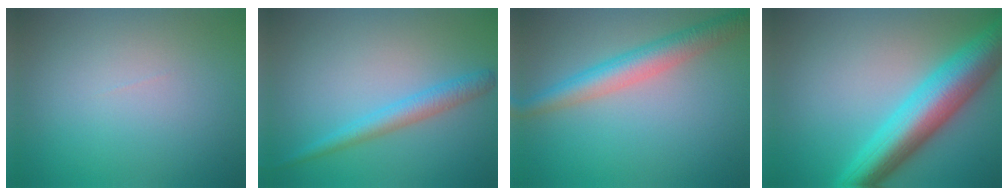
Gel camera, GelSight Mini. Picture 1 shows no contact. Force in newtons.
{"total": 2.6, "press": 2.6, "slide": 0.2}
{"total": 4.7, "press": 4.7, "slide": 0.1}
{"total": 9.2, "press": 9.1, "slide": 0.3}